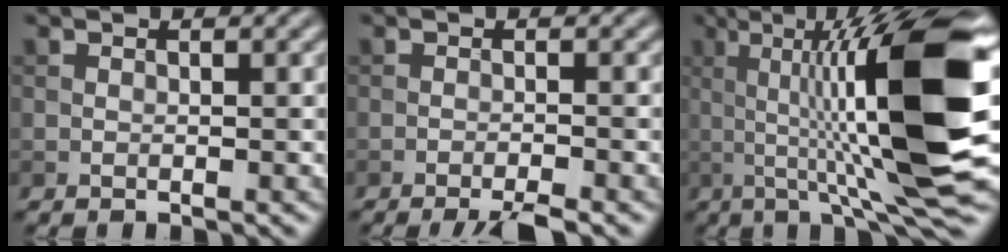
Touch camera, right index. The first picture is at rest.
{"total": 3.1, "force": [-2.3, 0.3, 2.0], "torque": [-0.027, 0.002, -0.044]}
{"total": 15.0, "force": [1.5, 3.0, 14.6], "torque": [-0.216, 0.012, 0.021]}